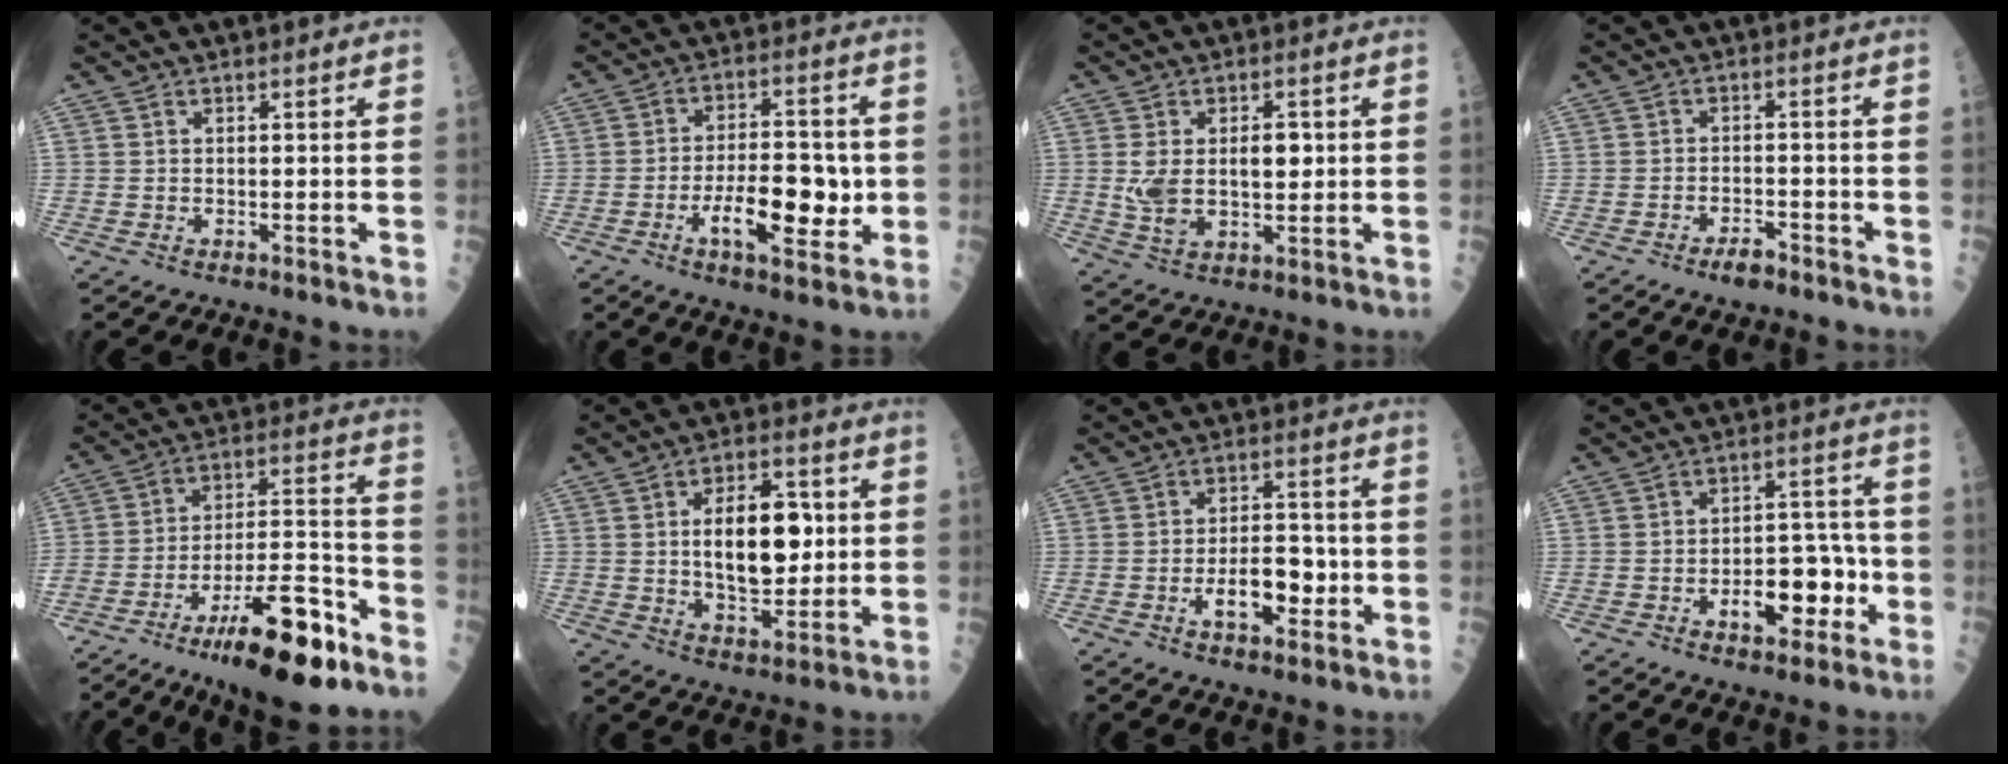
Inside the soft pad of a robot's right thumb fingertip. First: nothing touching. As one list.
[{"total": 12.6, "force": [-2.7, 5.2, 11.1], "torque": [-0.156, 0.012, -0.043]}, {"total": 9.1, "force": [0.9, 5.1, 7.5], "torque": [-0.125, -0.002, 0.024]}, {"total": 3.3, "force": [-2.3, 1.1, 2.0], "torque": [-0.029, 0.014, -0.040]}, {"total": 21.5, "force": [-12.3, 5.8, 16.6], "torque": [-0.273, 0.060, -0.202]}, {"total": 14.6, "force": [1.6, 7.7, 12.2], "torque": [-0.156, 0.001, 0.028]}, {"total": 8.8, "force": [-2.3, 4.3, 7.3], "torque": [-0.099, 0.016, -0.037]}, {"total": 11.0, "force": [-3.6, 6.1, 8.5], "torque": [-0.090, 0.039, -0.049]}]